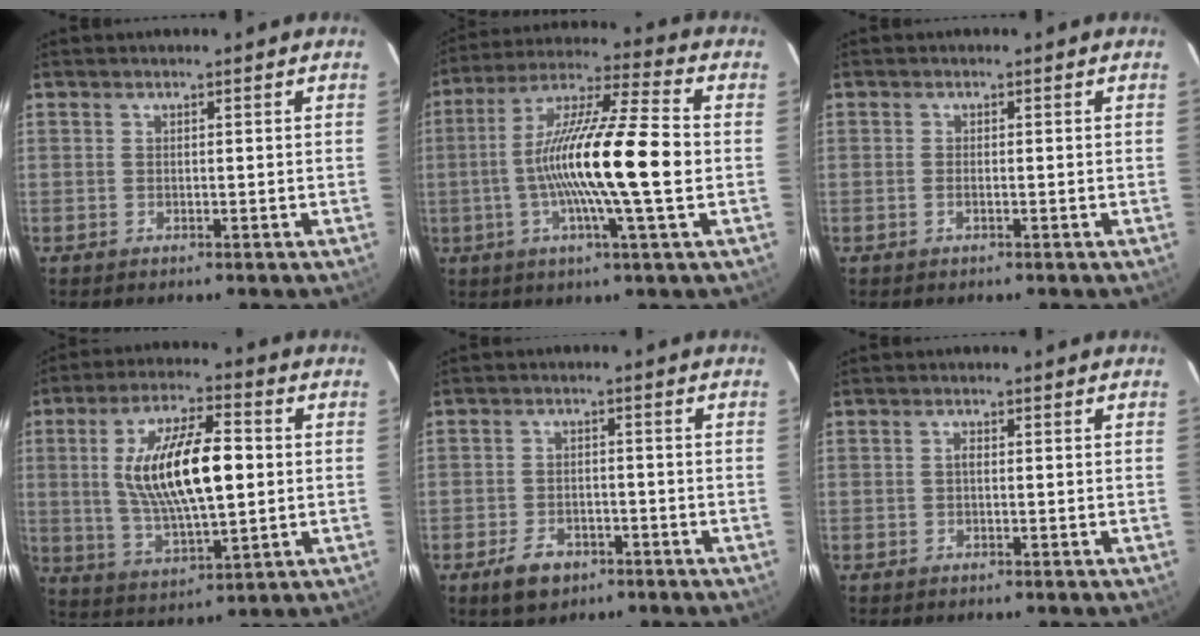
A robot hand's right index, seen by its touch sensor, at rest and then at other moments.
{"total": 18.0, "force": [-1.9, 0.9, 17.9], "torque": [-0.326, 0.005, -0.044]}
{"total": 1.0, "force": [-0.4, 0.4, 0.8], "torque": [-0.020, 0.000, -0.008]}
{"total": 17.0, "force": [1.6, 6.0, 15.9], "torque": [-0.292, 0.005, 0.037]}
{"total": 6.2, "force": [-3.8, 4.0, 2.9], "torque": [-0.075, 0.006, -0.054]}
{"total": 0.8, "force": [-0.1, 0.4, 0.7], "torque": [-0.013, 0.005, -0.003]}